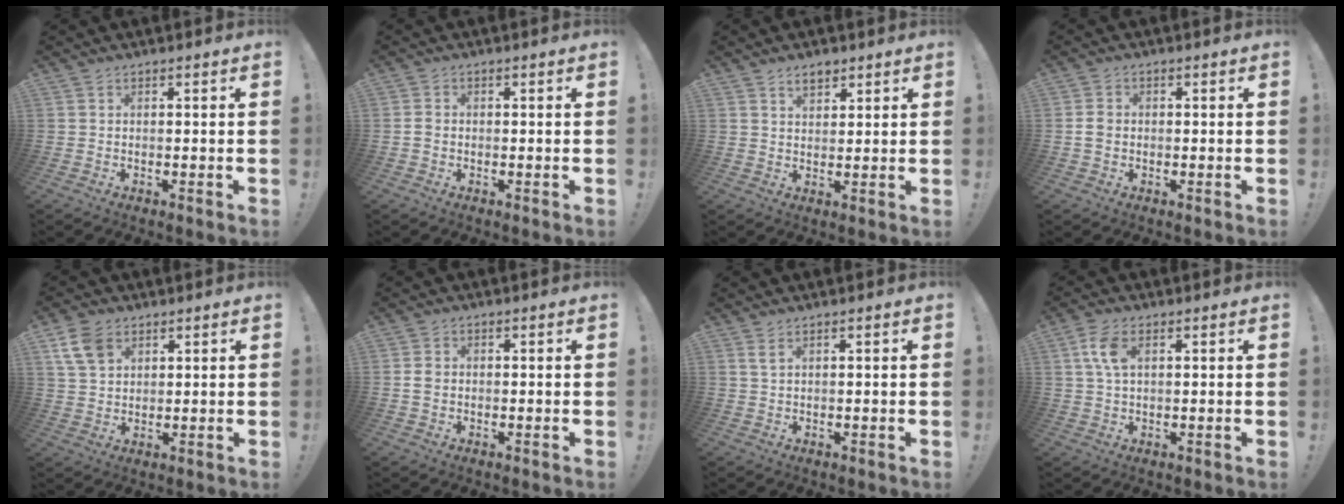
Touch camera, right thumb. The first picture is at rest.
{"total": 1.6, "force": [-0.4, 1.2, 0.9], "torque": [-0.016, 0.006, -0.008]}
{"total": 3.9, "force": [2.8, 2.3, 1.6], "torque": [-0.024, -0.009, 0.050]}
{"total": 2.7, "force": [-0.4, 2.2, 1.6], "torque": [-0.019, 0.005, -0.007]}
{"total": 8.3, "force": [4.3, 5.5, 4.5], "torque": [-0.090, -0.007, 0.086]}
{"total": 2.2, "force": [-0.2, 1.8, 1.4], "torque": [-0.016, 0.003, -0.005]}
{"total": 2.0, "force": [1.1, 0.5, 1.6], "torque": [-0.030, 0.000, 0.019]}
{"total": 6.7, "force": [2.1, 3.6, 5.2], "torque": [-0.114, 0.001, 0.037]}